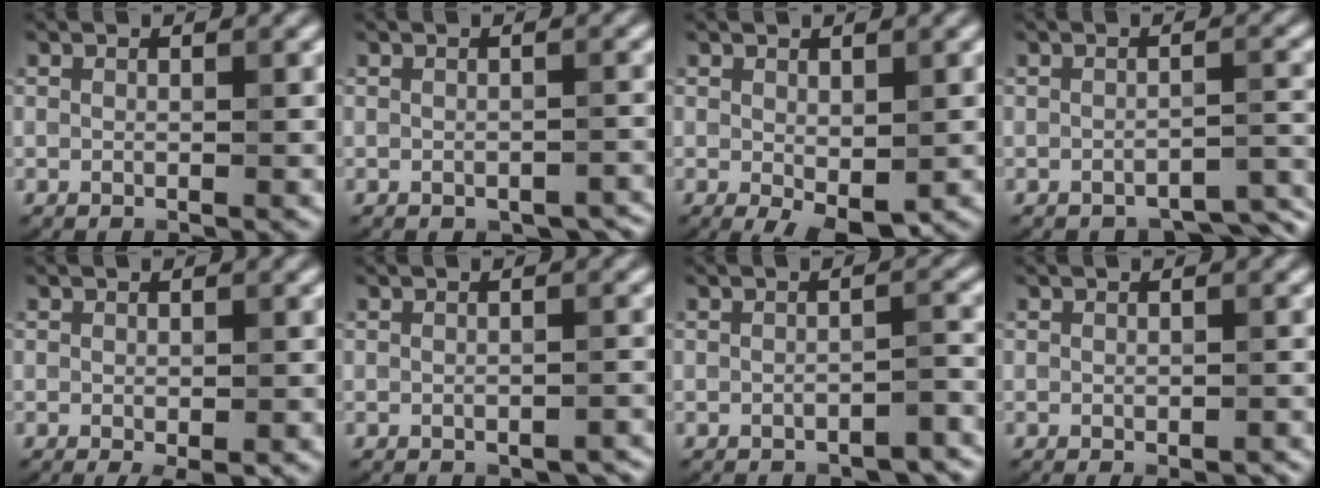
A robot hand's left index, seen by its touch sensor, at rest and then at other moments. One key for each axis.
{"total": 1.7, "fx": -1.4, "fy": 0.7, "fz": 0.7, "tx": -0.016, "ty": -0.003, "tz": -0.010}
{"total": 1.7, "fx": -0.3, "fy": 0.7, "fz": 1.5, "tx": -0.029, "ty": -0.009, "tz": 0.004}
{"total": 3.0, "fx": -2.8, "fy": 0.7, "fz": 1.0, "tx": -0.018, "ty": -0.001, "tz": -0.031}
{"total": 1.3, "fx": -0.7, "fy": 0.1, "fz": 1.1, "tx": -0.022, "ty": -0.008, "tz": -0.006}
{"total": 1.7, "fx": -1.5, "fy": 0.5, "fz": 0.8, "tx": -0.016, "ty": -0.001, "tz": -0.015}
{"total": 3.0, "fx": -2.4, "fy": 0.8, "fz": 1.6, "tx": -0.031, "ty": 0.003, "tz": -0.029}
{"total": 1.3, "fx": -1.0, "fy": 0.2, "fz": 0.9, "tx": -0.016, "ty": -0.003, "tz": -0.011}